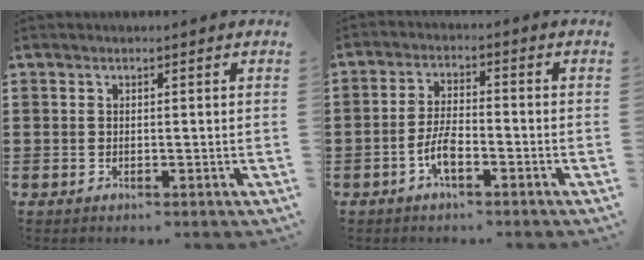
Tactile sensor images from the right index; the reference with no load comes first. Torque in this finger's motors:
{"motor_torque": [2.01, 0.13, 0.36, 0.14]}